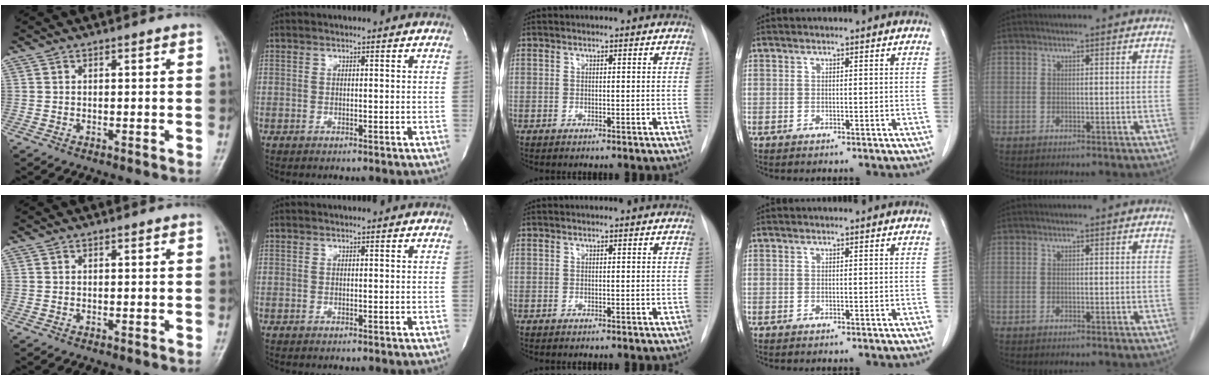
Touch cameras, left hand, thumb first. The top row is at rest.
{}